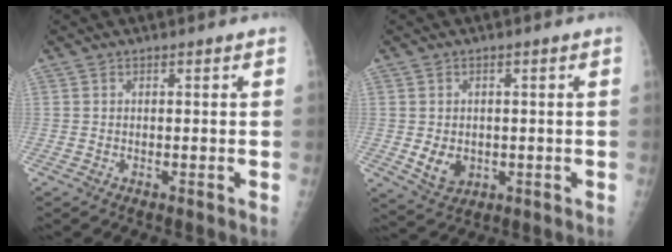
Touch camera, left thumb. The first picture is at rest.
{"total": 5.0, "force": [-0.5, 4.0, 2.9], "torque": [-0.033, -0.005, 0.004]}